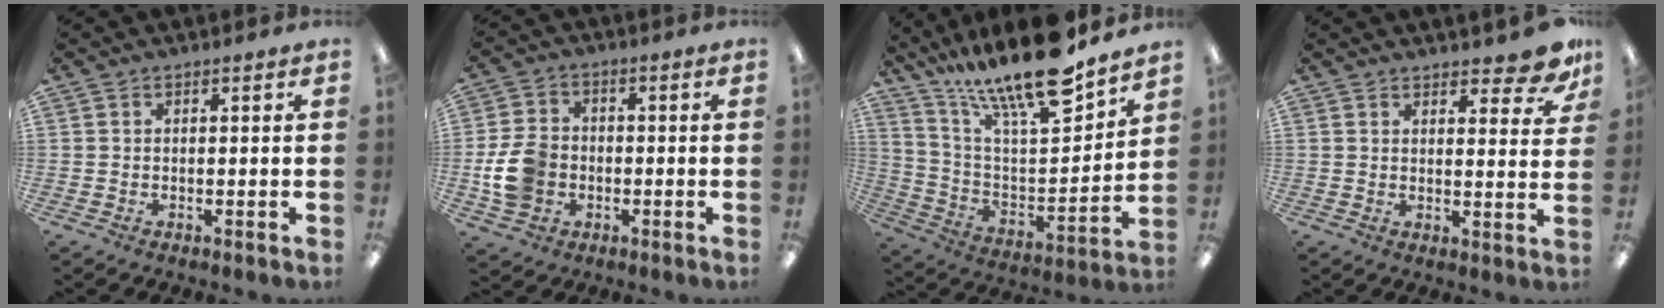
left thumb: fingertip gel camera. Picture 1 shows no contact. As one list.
[{"total": 9.6, "force": [-1.7, 7.4, 5.8], "torque": [-0.121, 0.015, -0.030]}, {"total": 19.7, "force": [16.7, 3.9, 9.7], "torque": [-0.166, -0.123, 0.282]}, {"total": 7.0, "force": [6.1, 1.9, 3.0], "torque": [-0.018, -0.046, 0.102]}]